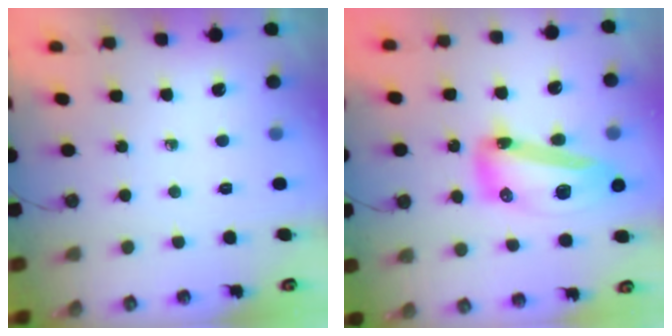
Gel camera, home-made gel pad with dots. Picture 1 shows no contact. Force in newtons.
{"total": 15.7, "press": 15.6, "slide": 1.4}